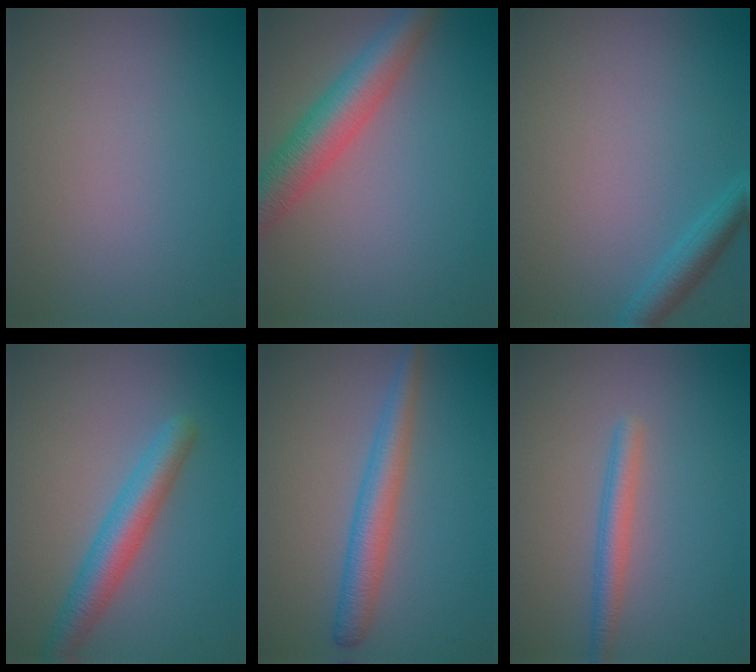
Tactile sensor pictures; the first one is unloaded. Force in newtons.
{"total": 5.9, "press": 5.9, "slide": 0.2}
{"total": 2.3, "press": 2.2, "slide": 0.2}
{"total": 4.4, "press": 4.4, "slide": 0.1}
{"total": 3.7, "press": 3.7, "slide": 0.1}
{"total": 2.3, "press": 2.3, "slide": 0.1}